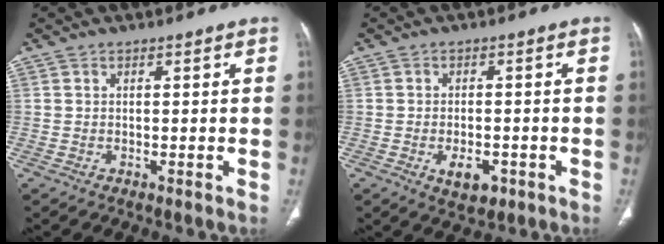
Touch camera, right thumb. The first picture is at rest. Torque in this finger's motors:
{"motor_torque": [0.68, 0.94, 0.28, -0.44, 0.06]}